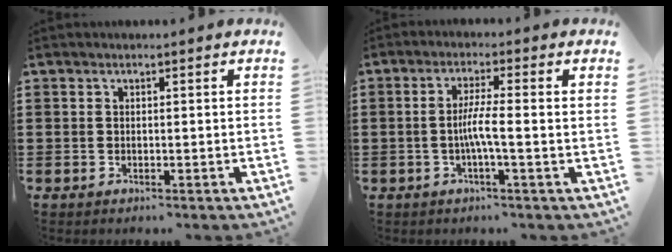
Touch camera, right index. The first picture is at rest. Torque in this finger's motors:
{"motor_torque": [0.62, 0.37, 0.36, 0.13]}